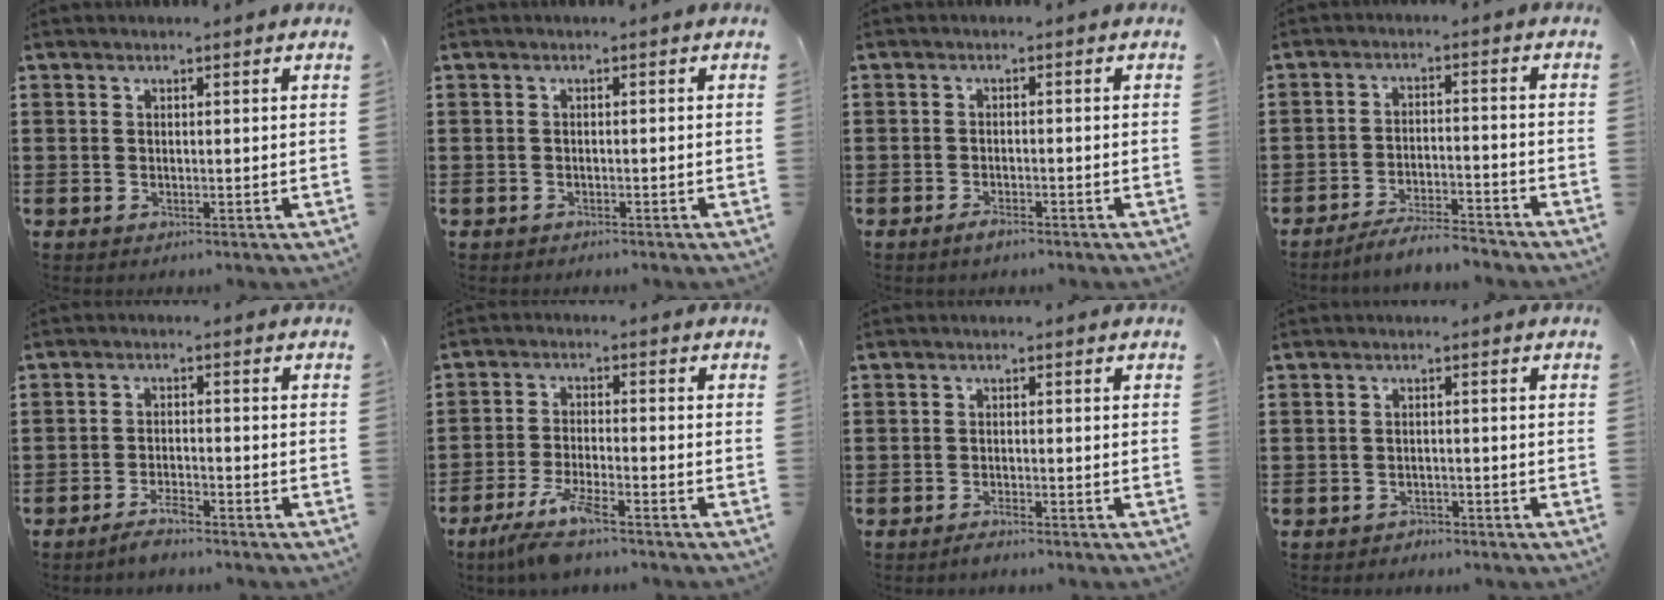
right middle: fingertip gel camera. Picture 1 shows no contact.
{"total": 0.8, "force": [-0.7, 0.3, 0.0], "torque": [-0.002, 0.002, -0.017]}
{"total": 1.8, "force": [-1.4, 0.6, 0.9], "torque": [-0.018, 0.000, -0.026]}
{"total": 5.0, "force": [-4.8, 0.2, 1.3], "torque": [-0.031, -0.001, -0.097]}
{"total": 2.7, "force": [-2.4, 0.2, 1.2], "torque": [-0.023, 0.004, -0.046]}
{"total": 6.4, "force": [-4.8, 0.4, 4.1], "torque": [-0.093, -0.019, -0.091]}
{"total": 1.2, "force": [-1.1, 0.1, 0.4], "torque": [-0.013, -0.005, -0.020]}
{"total": 1.5, "force": [-1.3, 0.6, -0.1], "torque": [-0.003, 0.004, -0.032]}